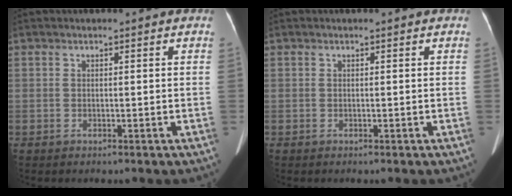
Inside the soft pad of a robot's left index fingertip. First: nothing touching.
{"total": 0.0}